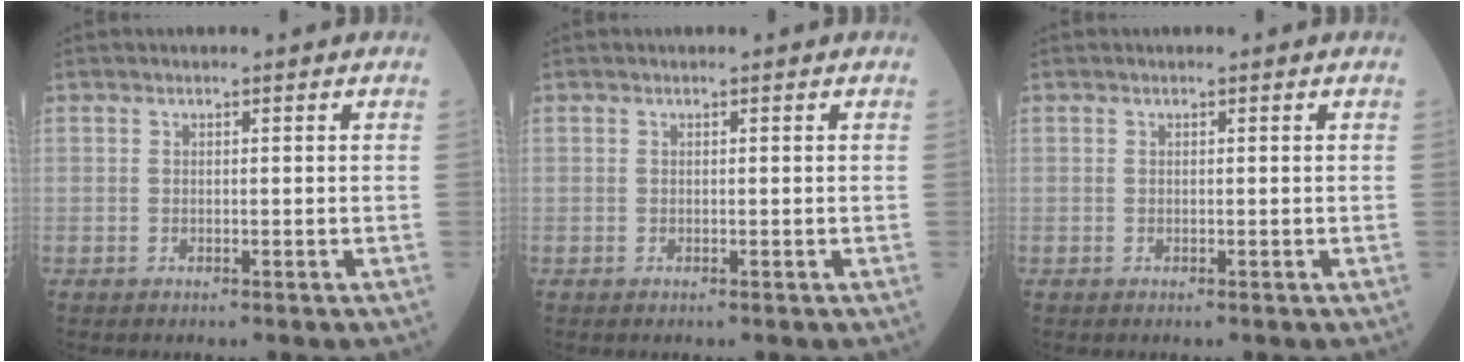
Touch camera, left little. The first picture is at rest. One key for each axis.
{"total": 0.0}
{"total": 0.0}